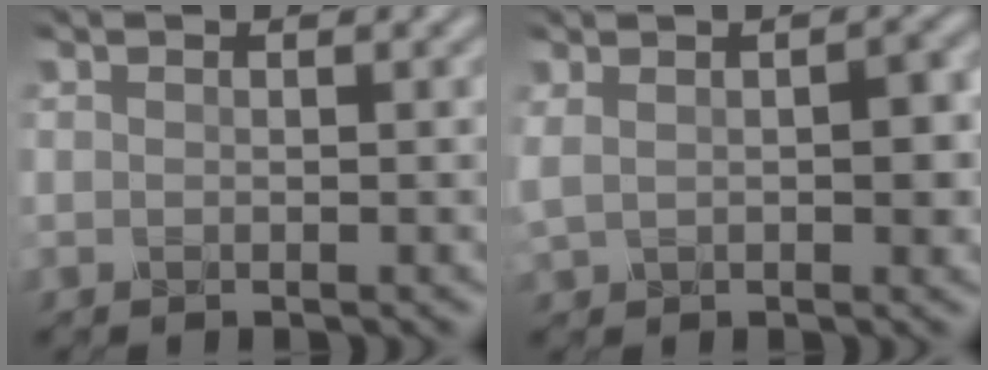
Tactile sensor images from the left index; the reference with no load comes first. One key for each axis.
{"total": 3.9, "fx": 0.5, "fy": 1.9, "fz": 3.3, "tx": -0.060, "ty": 0.003, "tz": 0.017}